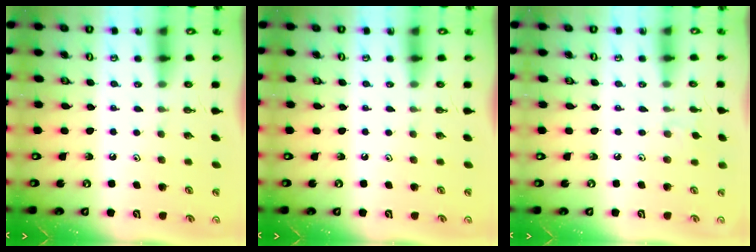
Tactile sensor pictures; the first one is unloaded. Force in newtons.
{"total": 0.0}
{"total": 3.4, "press": 3.3, "slide": 0.7}